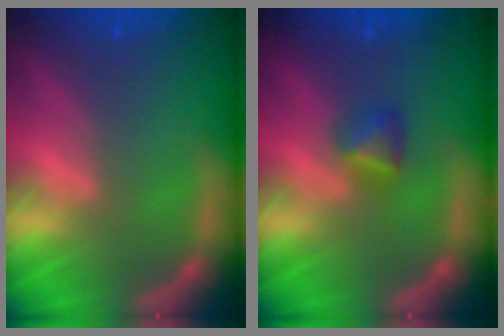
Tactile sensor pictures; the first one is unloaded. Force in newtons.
{"total": 1.9}